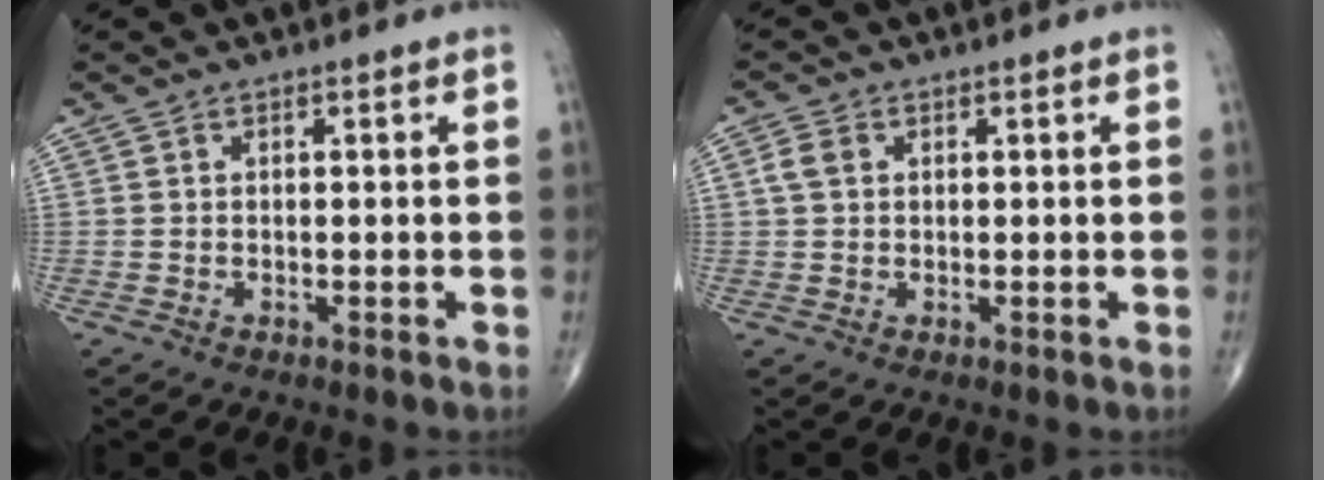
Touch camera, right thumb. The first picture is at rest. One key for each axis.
{"total": 2.7, "fx": 0.7, "fy": 2.1, "fz": 1.6, "tx": -0.034, "ty": 0.007, "tz": 0.013}